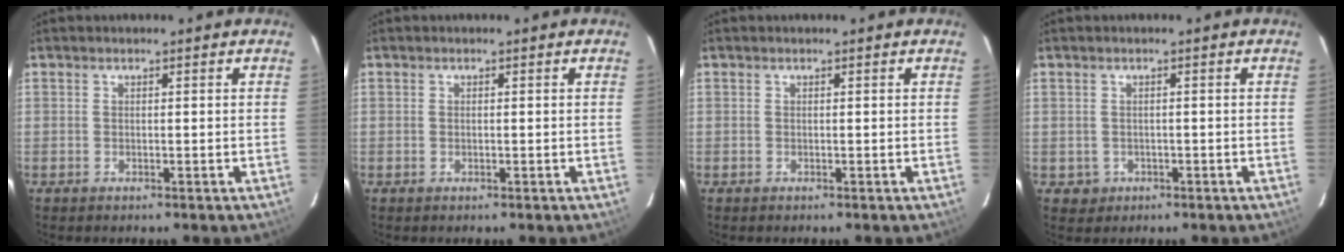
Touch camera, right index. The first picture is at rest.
{"total": 0.0}
{"total": 0.0}
{"total": 1.8, "force": [-0.3, 1.7, 0.3], "torque": [-0.006, 0.001, 0.005]}